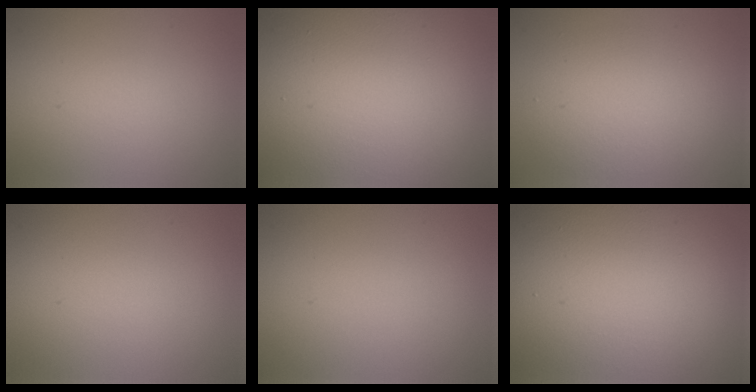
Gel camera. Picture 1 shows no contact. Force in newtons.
{"total": 23.4, "press": 23.3, "slide": 1.2}
{"total": 4.0, "press": 4.0, "slide": 0.1}
{"total": 0.0}
{"total": 0.0}
{"total": 18.1, "press": 18.1, "slide": 1.0}